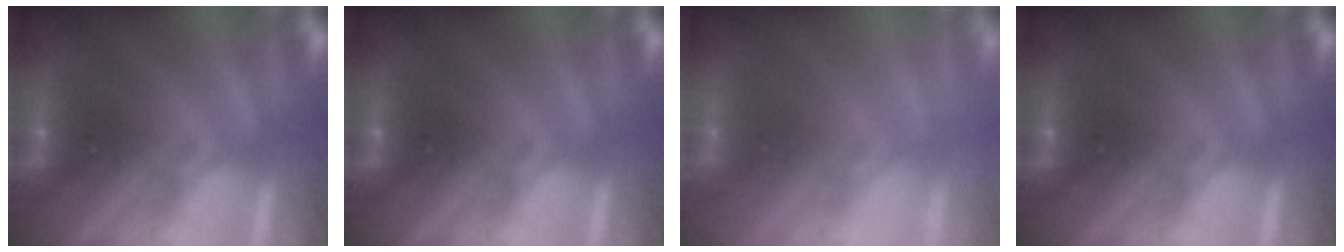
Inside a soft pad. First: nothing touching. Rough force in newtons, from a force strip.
{"total": 0.0}
{"total": 2.7}
{"total": 0.0}